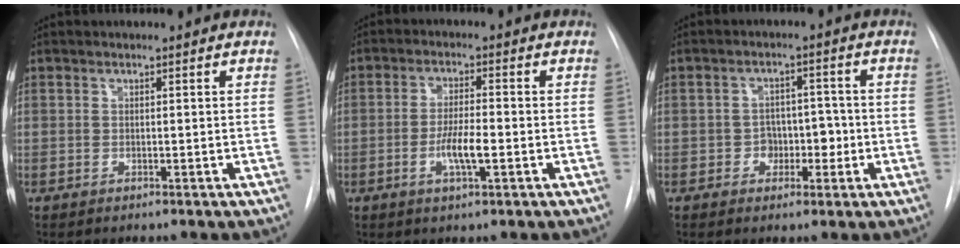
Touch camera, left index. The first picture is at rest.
{"total": 5.2, "force": [-2.0, 0.8, 4.7], "torque": [-0.091, -0.008, -0.035]}
{"total": 4.4, "force": [-1.7, 3.3, 2.4], "torque": [-0.025, 0.011, -0.024]}